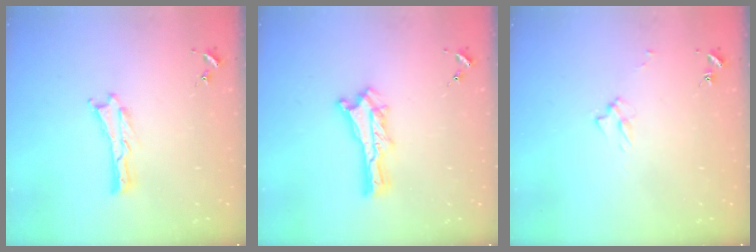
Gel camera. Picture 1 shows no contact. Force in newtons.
{"total": 1.4, "press": 1.4, "slide": 0.2}
{"total": 2.5, "press": 2.5, "slide": 0.4}